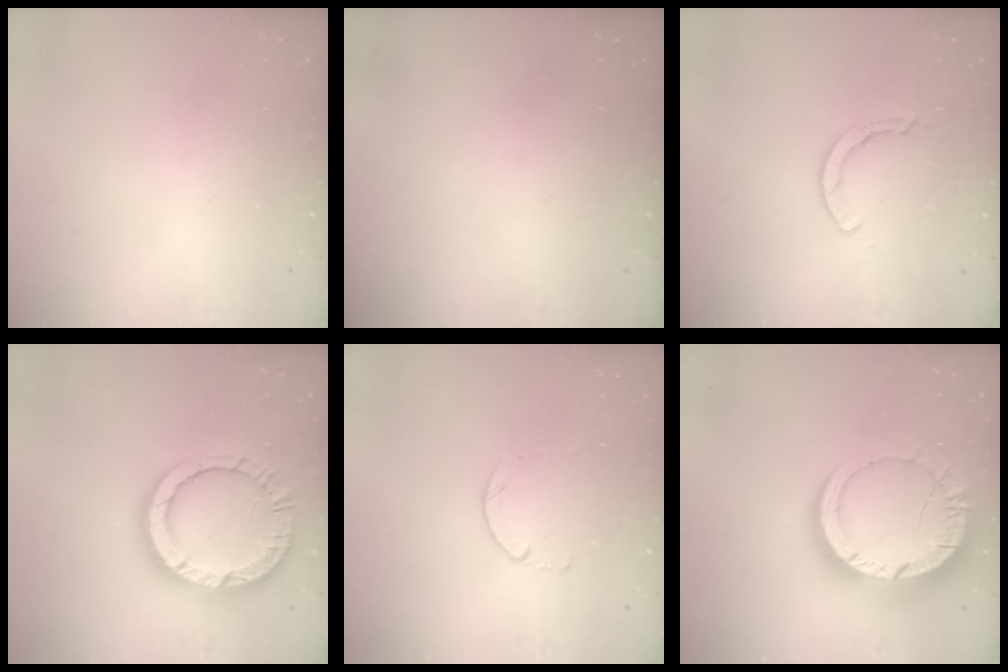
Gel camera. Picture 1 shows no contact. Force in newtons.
{"total": 0.0}
{"total": 2.3, "press": 2.3, "slide": 0.1}
{"total": 14.0, "press": 14.0, "slide": 1.3}
{"total": 0.0}
{"total": 16.0, "press": 15.9, "slide": 1.7}